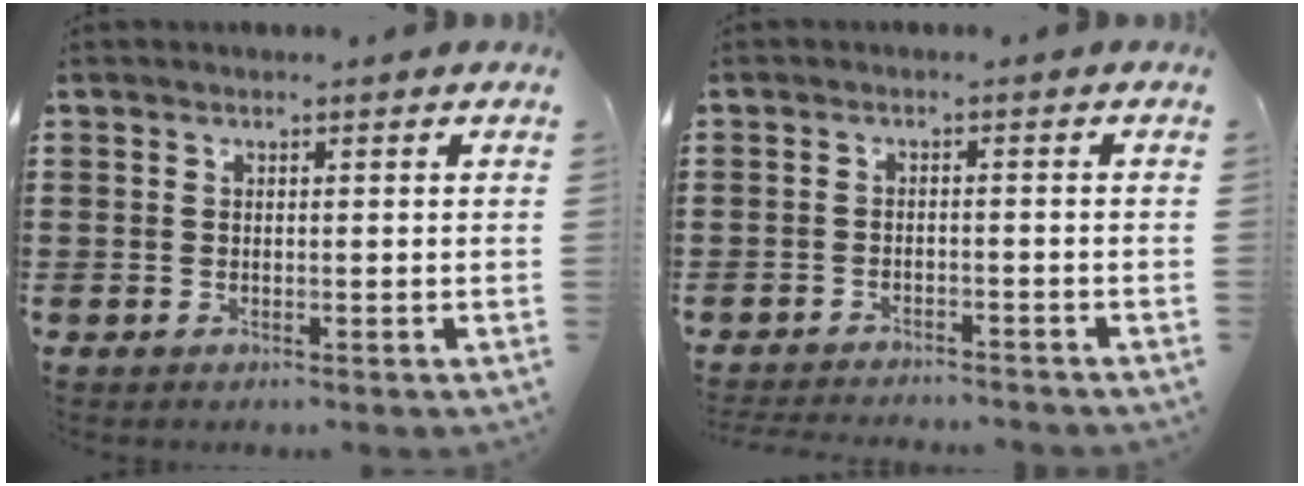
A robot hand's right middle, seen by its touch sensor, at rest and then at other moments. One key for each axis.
{"total": 2.3, "fx": -2.3, "fy": 0.0, "fz": 0.1, "tx": -0.009, "ty": -0.003, "tz": -0.047}